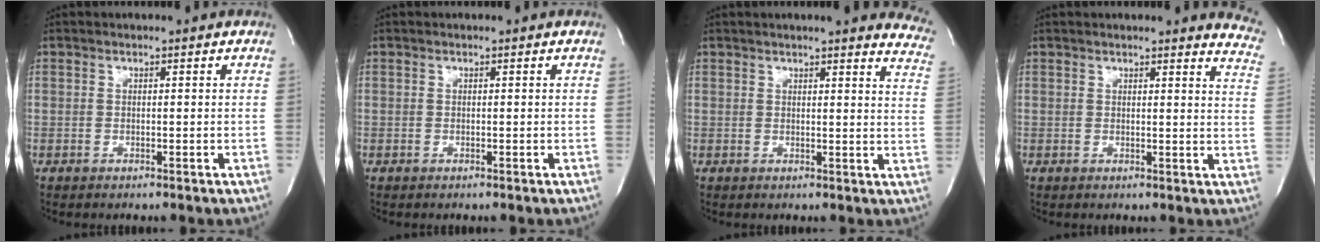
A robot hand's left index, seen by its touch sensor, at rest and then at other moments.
{"total": 0.0}
{"total": 17.3, "force": [15.7, 2.3, 7.0], "torque": [-0.079, -0.052, 0.158]}
{"total": 10.2, "force": [9.6, 1.2, 3.4], "torque": [-0.013, -0.055, 0.070]}